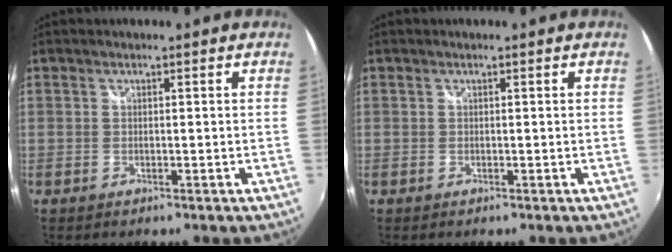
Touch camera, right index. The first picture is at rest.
{"total": 0.0}